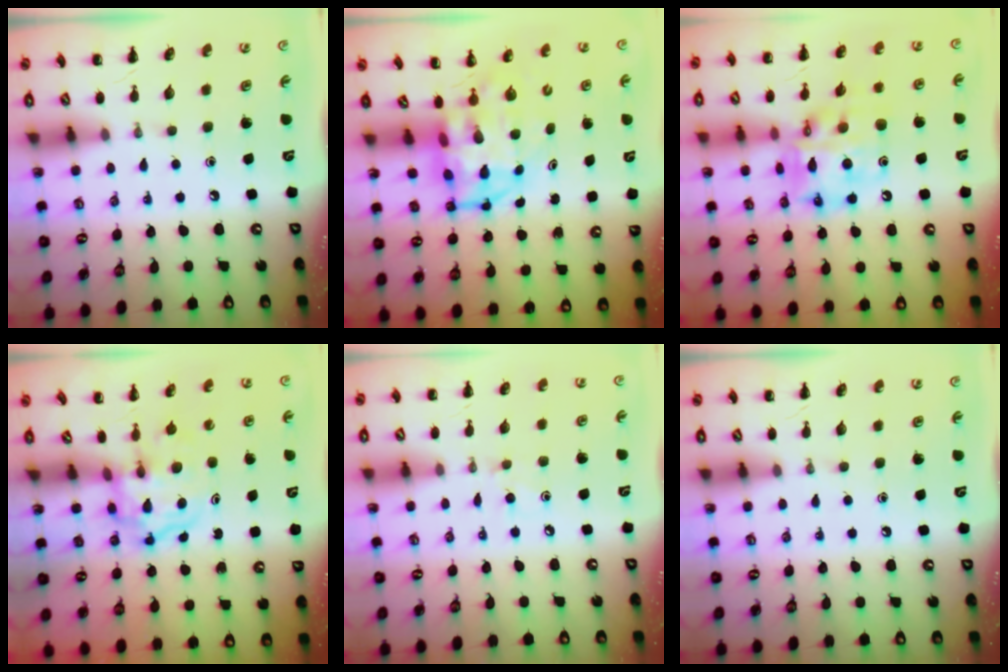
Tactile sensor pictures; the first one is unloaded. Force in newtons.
{"total": 5.4, "press": 5.0, "slide": 1.8}
{"total": 15.5, "press": 15.0, "slide": 4.0}
{"total": 3.5, "press": 3.5, "slide": 0.4}
{"total": 4.0, "press": 3.8, "slide": 1.3}
{"total": 0.0}